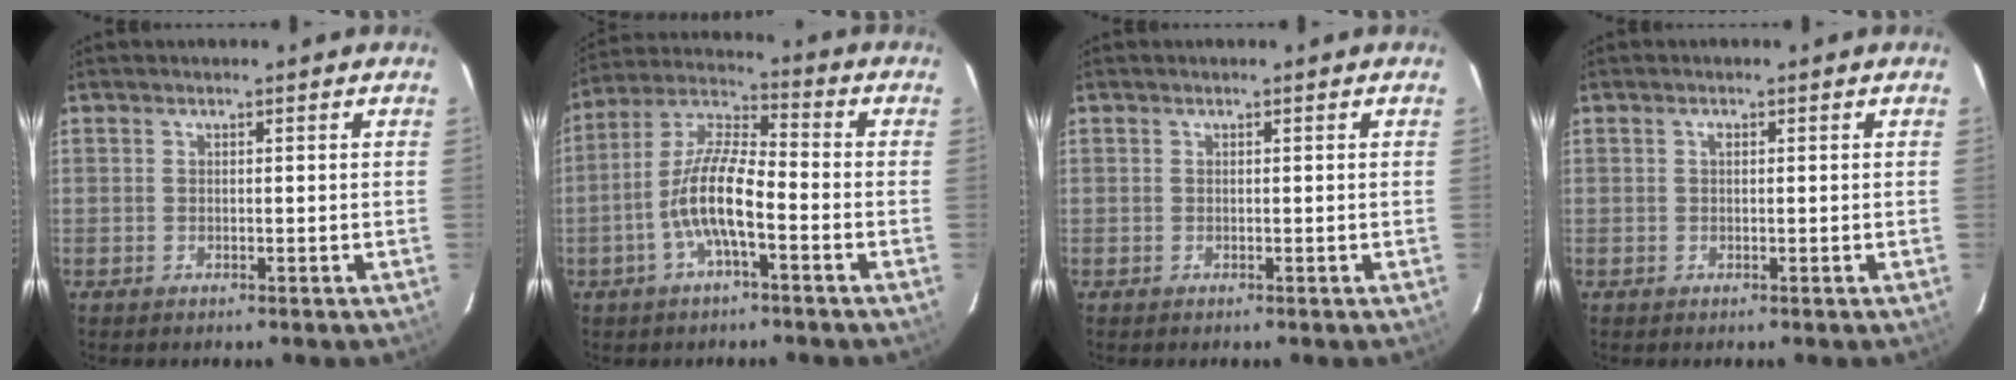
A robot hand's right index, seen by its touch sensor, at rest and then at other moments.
{"total": 11.0, "force": [-3.9, 2.8, 9.9], "torque": [-0.208, 0.007, -0.079]}
{"total": 0.0}
{"total": 0.6, "force": [0.2, 0.4, 0.5], "torque": [-0.009, 0.004, 0.002]}